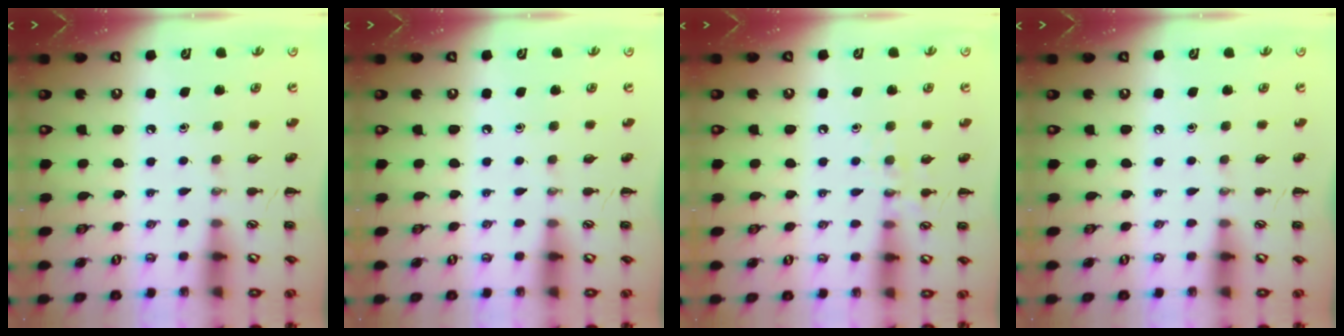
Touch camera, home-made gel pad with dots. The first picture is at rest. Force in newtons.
{"total": 0.0}
{"total": 7.1, "press": 7.0, "slide": 1.2}
{"total": 0.0}